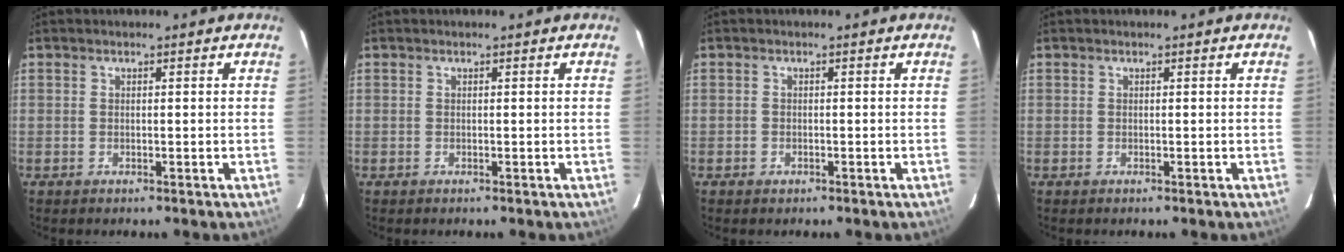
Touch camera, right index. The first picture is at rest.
{"total": 0.0}
{"total": 1.0, "force": [-0.6, 0.8, 0.2], "torque": [-0.003, 0.001, -0.010]}
{"total": 0.0}